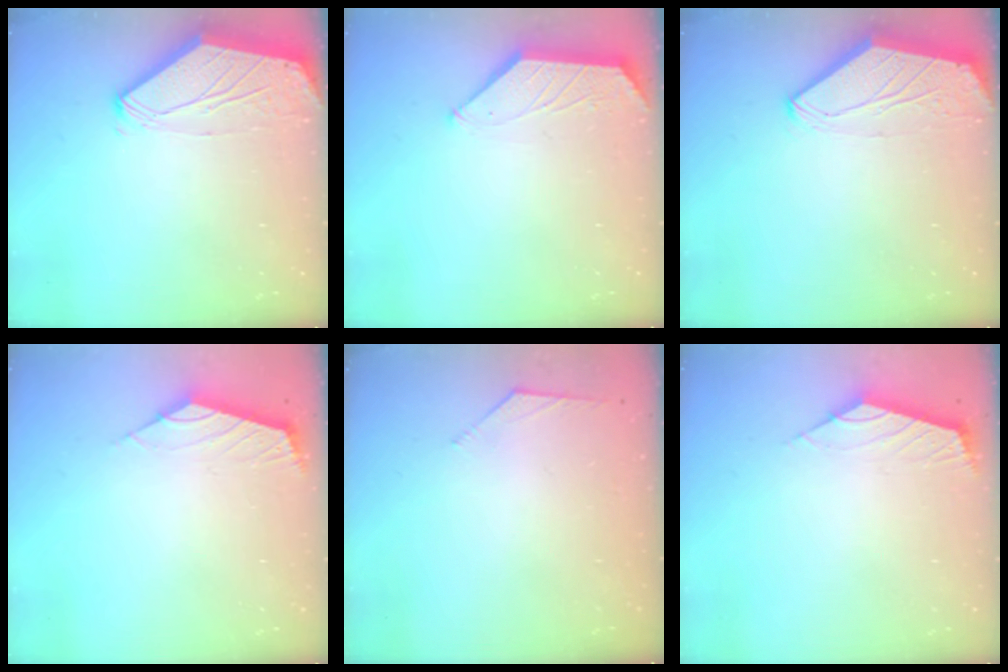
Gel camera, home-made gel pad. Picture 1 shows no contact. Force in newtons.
{"total": 1.4, "press": 1.4, "slide": 0.3}
{"total": 0.0}
{"total": 2.4, "press": 2.3, "slide": 0.6}
{"total": 2.5, "press": 2.4, "slide": 0.7}
{"total": 2.5, "press": 2.4, "slide": 0.6}